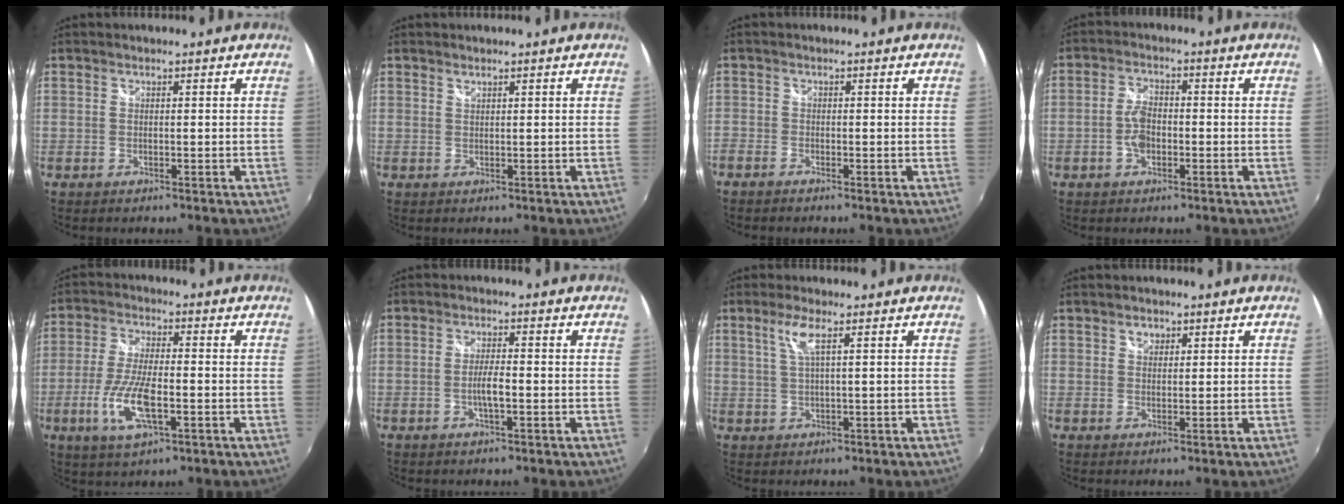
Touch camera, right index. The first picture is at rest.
{"total": 0.6, "force": [0.6, 0.1, 0.2], "torque": [-0.002, 0.000, 0.011]}
{"total": 1.4, "force": [-1.2, 0.4, 0.4], "torque": [-0.016, -0.004, -0.028]}
{"total": 4.4, "force": [-1.2, 2.6, 3.3], "torque": [-0.069, 0.009, -0.019]}
{"total": 10.5, "force": [-3.2, 3.3, 9.4], "torque": [-0.198, -0.008, -0.061]}
{"total": 3.3, "force": [-0.9, 0.6, 3.1], "torque": [-0.061, 0.001, -0.016]}
{"total": 3.7, "force": [1.6, 0.0, 3.3], "torque": [-0.070, 0.000, 0.035]}
{"total": 1.8, "force": [0.9, 1.5, 0.6], "torque": [-0.005, 0.005, 0.015]}